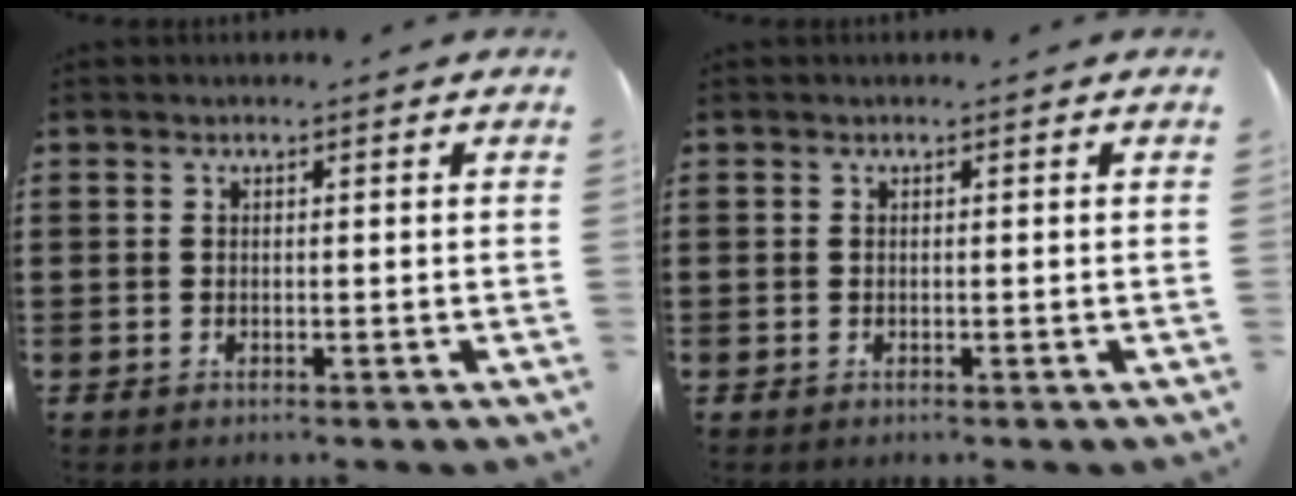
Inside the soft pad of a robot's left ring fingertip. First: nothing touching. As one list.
[{"total": 0.0}]